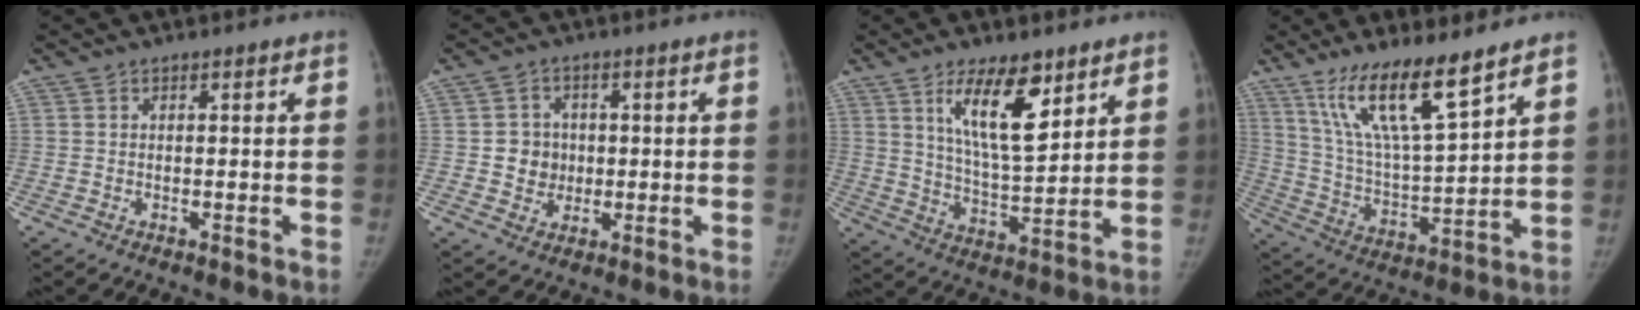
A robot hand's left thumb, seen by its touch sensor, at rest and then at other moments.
{"total": 5.3, "force": [0.1, 5.0, 1.8], "torque": [-0.002, 0.006, 0.002]}
{"total": 12.7, "force": [7.0, 4.4, 9.6], "torque": [-0.141, -0.050, 0.132]}
{"total": 15.3, "force": [10.4, 2.6, 10.9], "torque": [-0.190, -0.062, 0.209]}